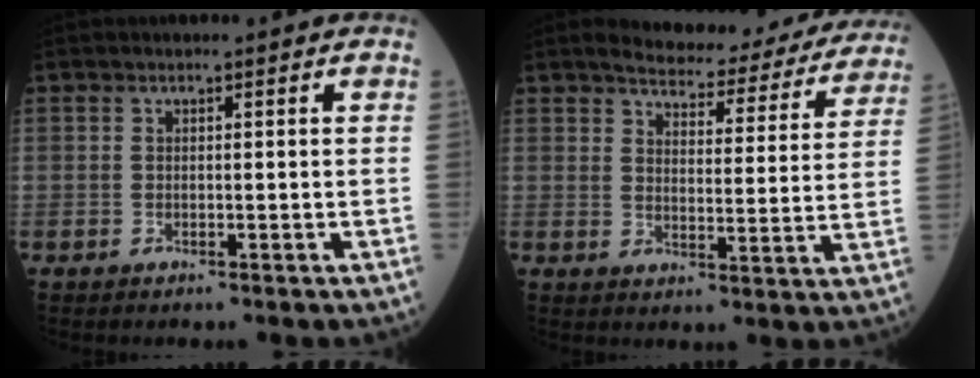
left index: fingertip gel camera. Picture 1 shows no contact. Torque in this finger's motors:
{"motor_torque": [0.68, -0.92, 0.12, 0.05]}